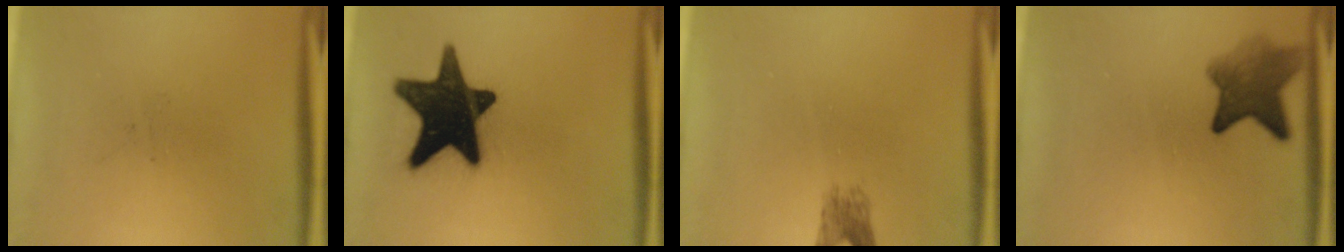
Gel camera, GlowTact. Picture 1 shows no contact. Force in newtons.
{"total": 18.8}
{"total": 2.2}
{"total": 6.2}